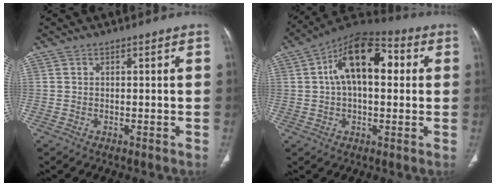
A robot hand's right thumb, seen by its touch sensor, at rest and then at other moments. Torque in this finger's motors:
{"motor_torque": [0.59, 4.42, 1.76, 0.10, 0.16]}